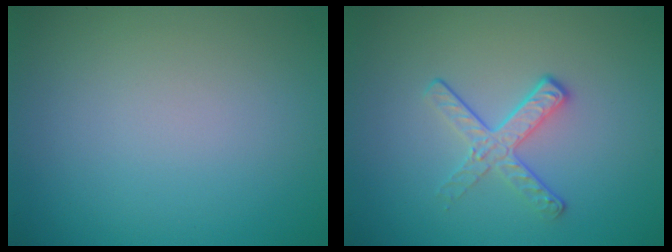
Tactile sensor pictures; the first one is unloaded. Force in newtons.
{"total": 2.4, "press": 1.7, "slide": 1.7}